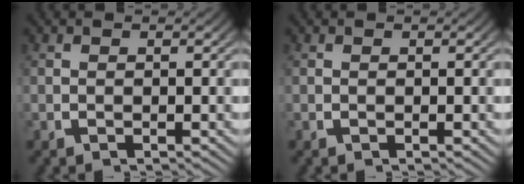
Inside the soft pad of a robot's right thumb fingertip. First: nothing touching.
{"total": 0.0}